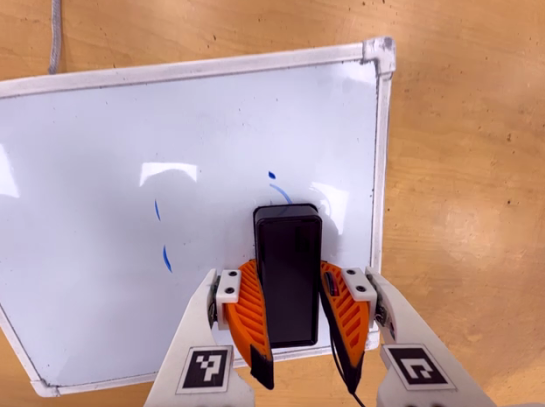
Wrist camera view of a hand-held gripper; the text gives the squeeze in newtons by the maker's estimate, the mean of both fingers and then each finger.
{"total": 13.1, "left": 12.5, "right": 13.6}